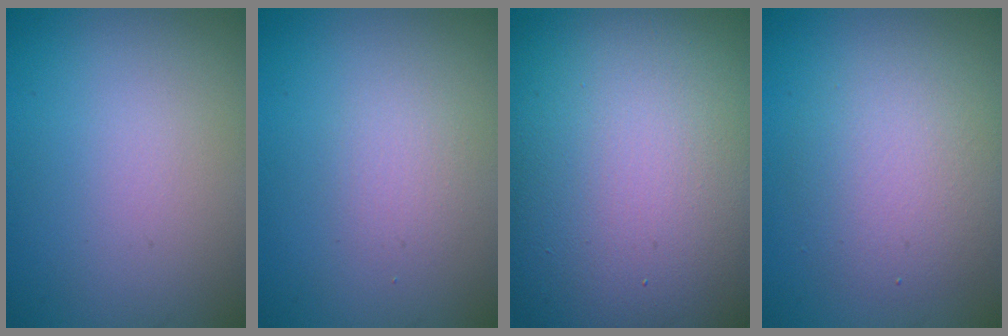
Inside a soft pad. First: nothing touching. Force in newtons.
{"total": 1.4, "press": 1.4, "slide": 0.1}
{"total": 23.1, "press": 23.1, "slide": 1.2}
{"total": 4.2, "press": 4.2, "slide": 0.1}